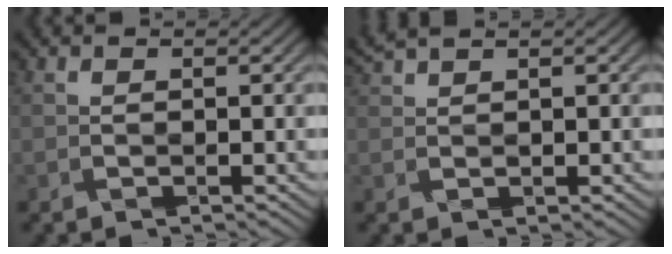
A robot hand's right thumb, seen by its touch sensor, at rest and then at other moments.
{"total": 2.6, "force": [2.1, 0.3, 1.5], "torque": [-0.033, 0.011, 0.046]}